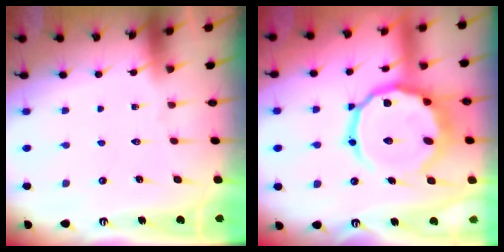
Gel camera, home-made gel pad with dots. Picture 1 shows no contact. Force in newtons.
{"total": 18.3, "press": 18.2, "slide": 2.2}